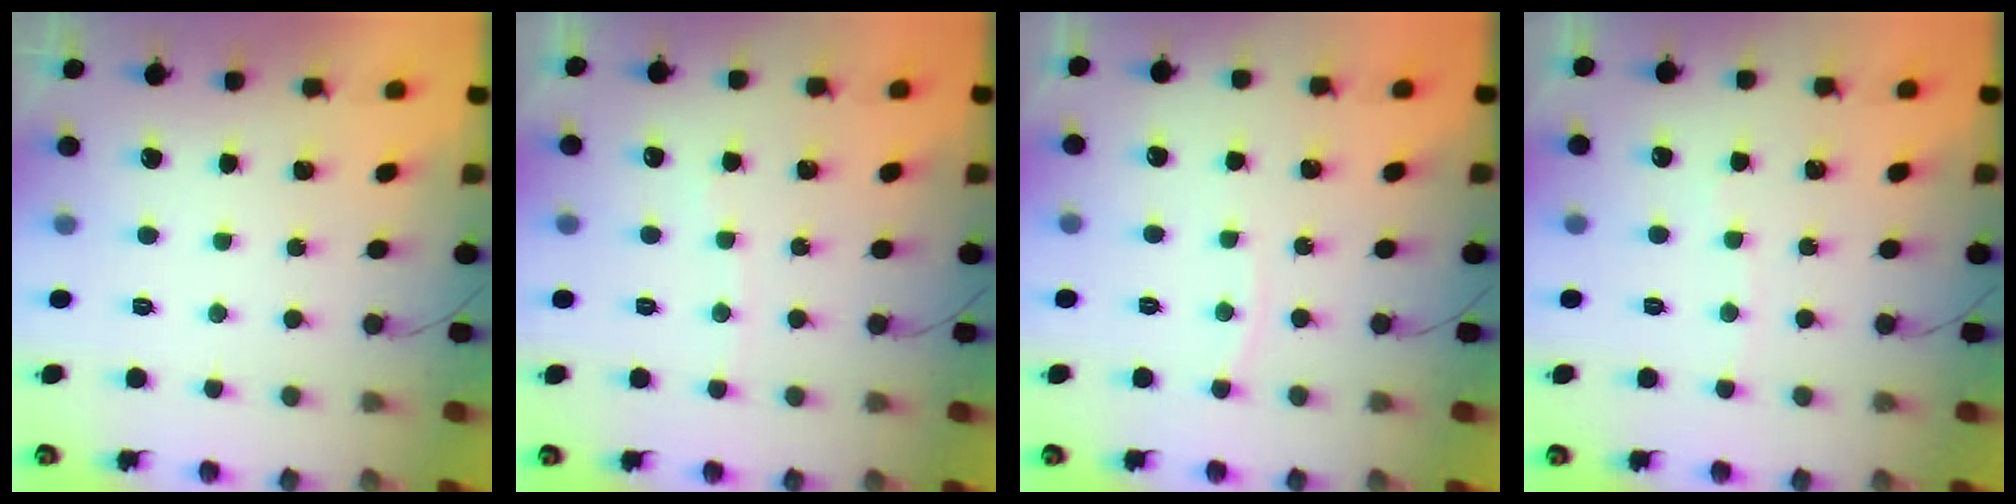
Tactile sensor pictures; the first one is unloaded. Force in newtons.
{"total": 3.2, "press": 3.1, "slide": 0.5}
{"total": 3.2, "press": 3.1, "slide": 0.4}
{"total": 2.0, "press": 2.0, "slide": 0.3}